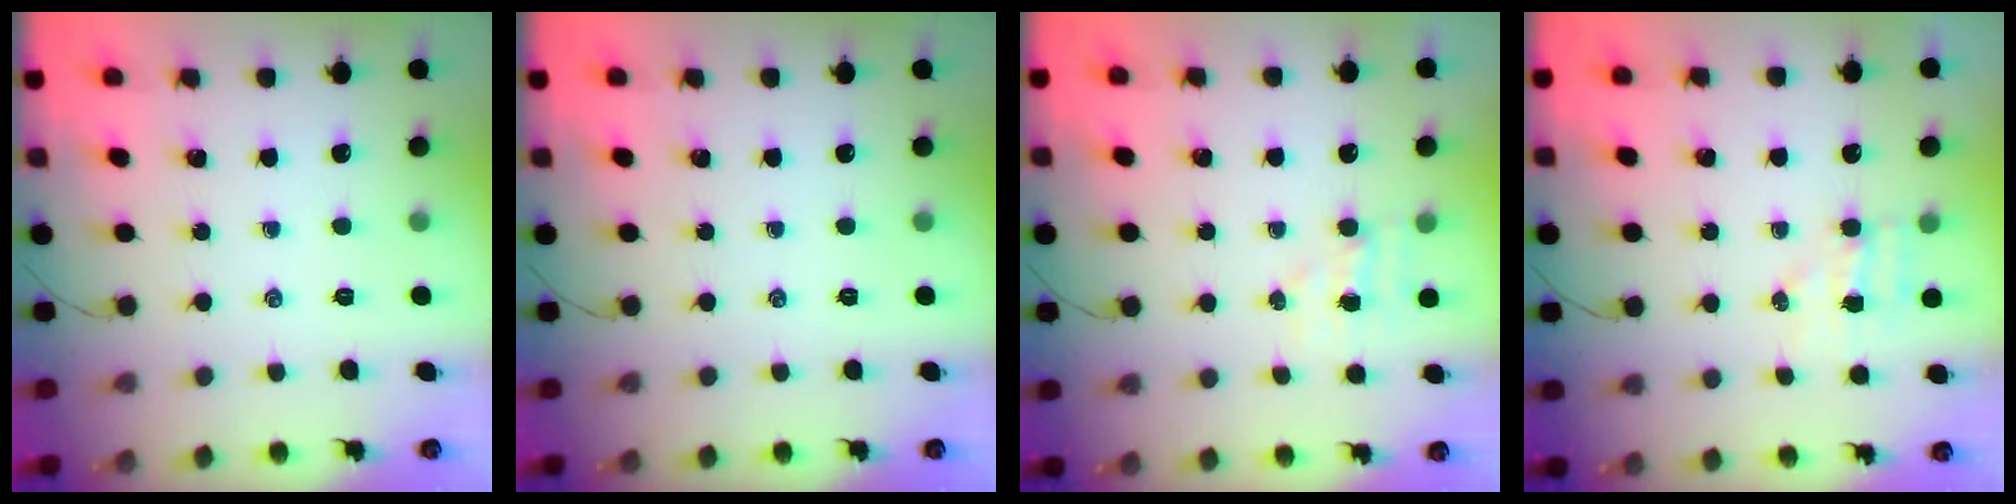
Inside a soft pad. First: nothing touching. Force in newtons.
{"total": 0.0}
{"total": 3.4, "press": 3.2, "slide": 1.0}
{"total": 3.8, "press": 3.7, "slide": 0.8}